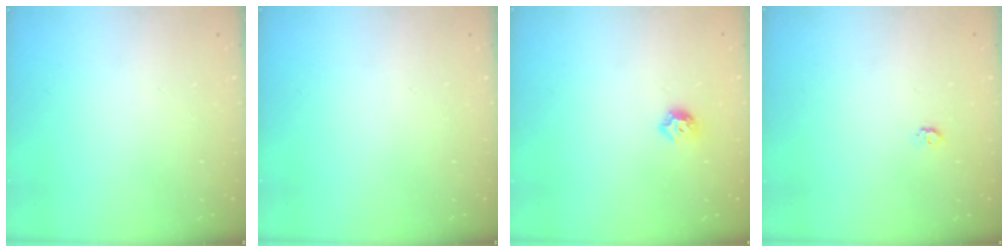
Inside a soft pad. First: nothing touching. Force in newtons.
{"total": 0.0}
{"total": 6.4, "press": 6.3, "slide": 0.9}
{"total": 4.0, "press": 4.0, "slide": 0.4}